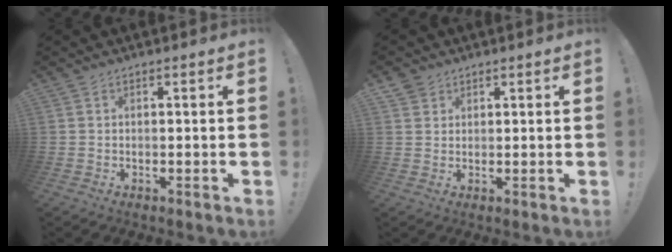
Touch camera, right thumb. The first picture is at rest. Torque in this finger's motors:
{"motor_torque": [-0.28, 0.14, 0.14, 0.02, 0.03]}